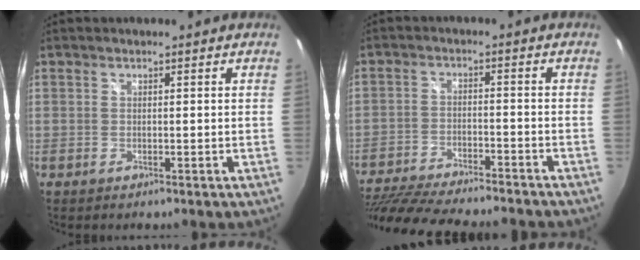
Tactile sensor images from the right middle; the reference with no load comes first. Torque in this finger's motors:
{"motor_torque": [1.08, -1.06, 0.30, 0.17]}